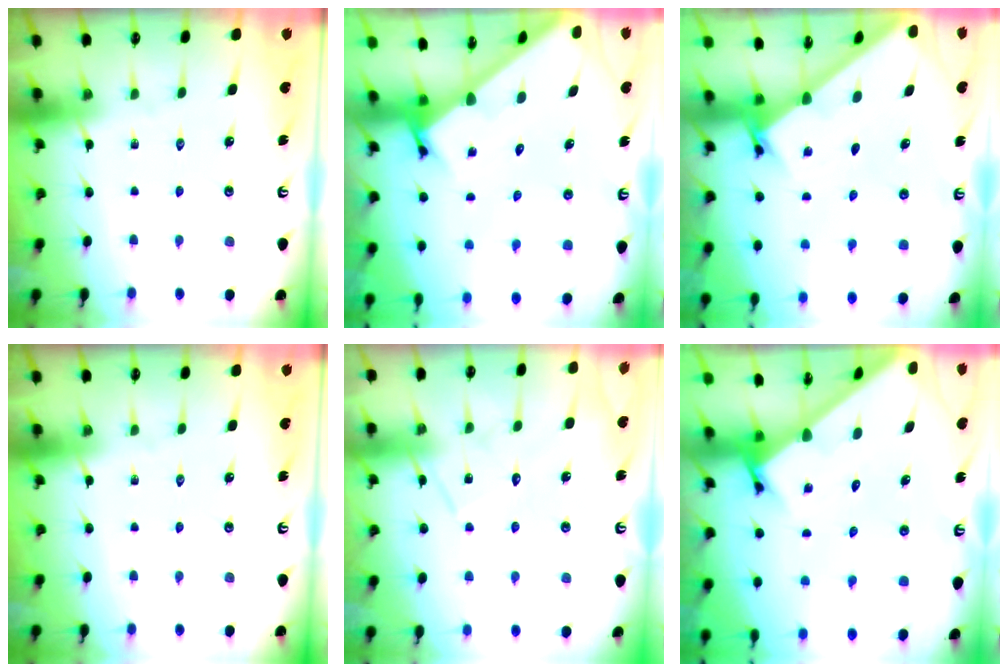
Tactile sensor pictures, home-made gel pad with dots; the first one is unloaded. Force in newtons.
{"total": 2.6, "press": 2.6, "slide": 0.2}
{"total": 1.8, "press": 1.8, "slide": 0.2}
{"total": 0.0}
{"total": 9.9, "press": 9.9, "slide": 0.6}
{"total": 2.9, "press": 2.9, "slide": 0.2}